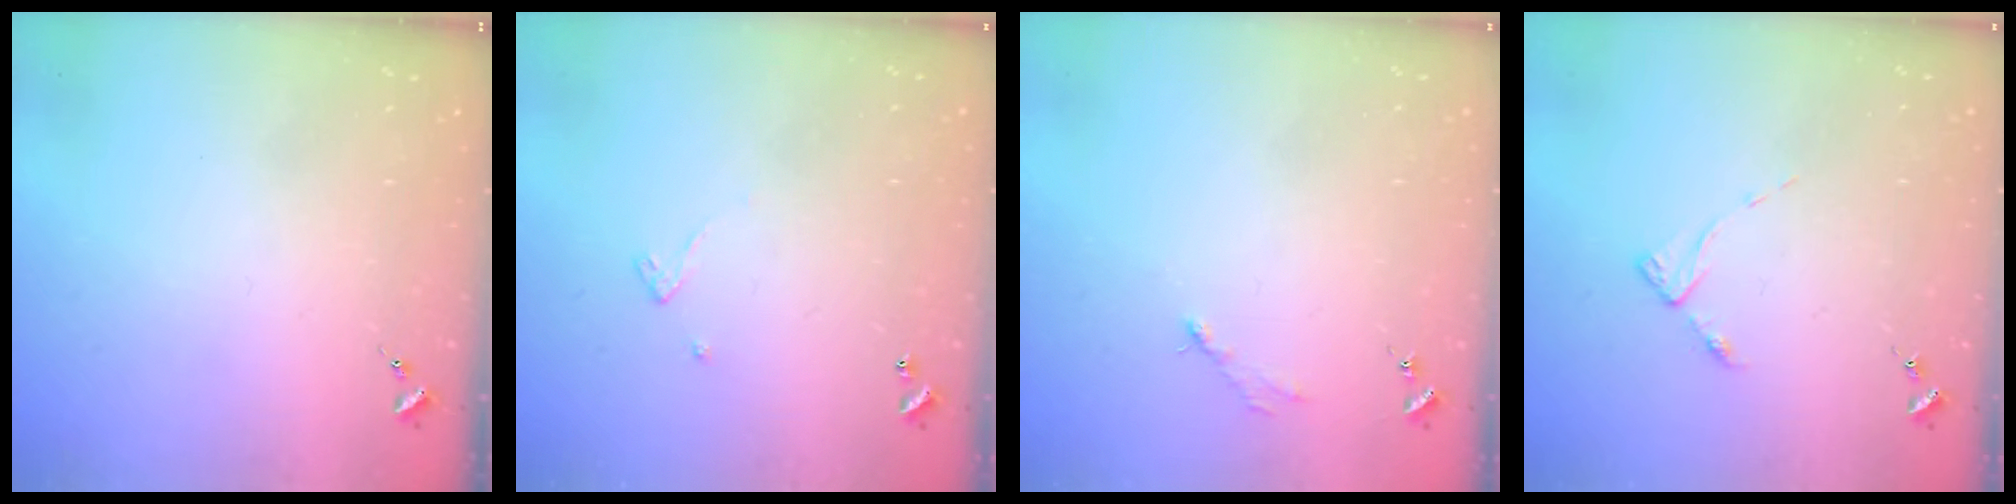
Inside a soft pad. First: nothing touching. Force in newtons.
{"total": 2.4, "press": 2.4, "slide": 0.2}
{"total": 2.6, "press": 2.6, "slide": 0.3}
{"total": 3.5, "press": 3.5, "slide": 0.6}